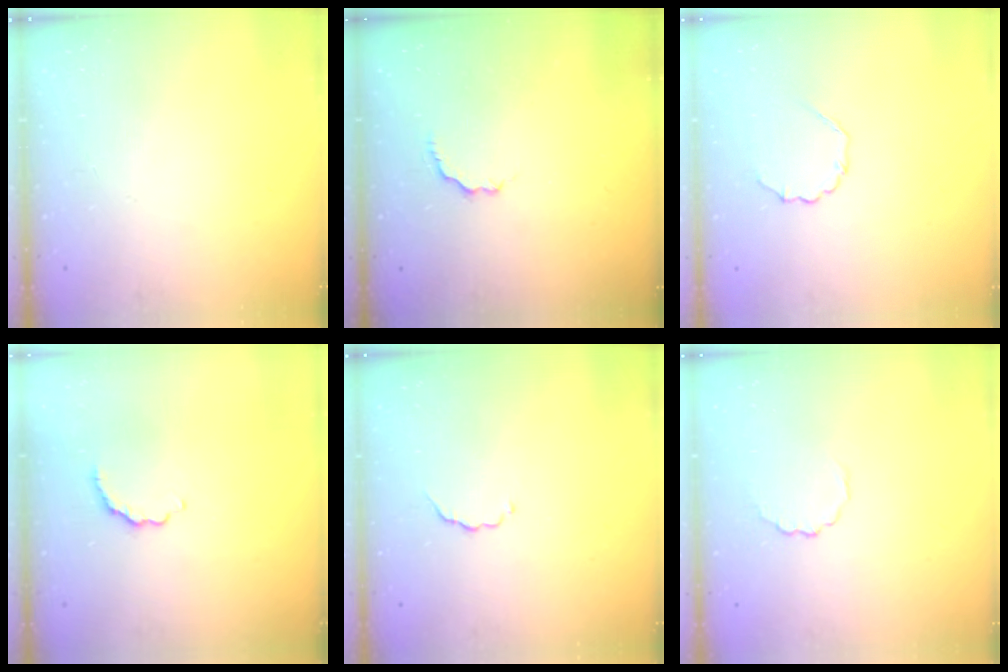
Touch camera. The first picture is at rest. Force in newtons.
{"total": 2.8, "press": 2.6, "slide": 0.9}
{"total": 3.8, "press": 3.5, "slide": 1.3}
{"total": 3.7, "press": 3.7, "slide": 0.7}
{"total": 2.8, "press": 2.7, "slide": 0.5}
{"total": 2.8, "press": 2.6, "slide": 1.1}